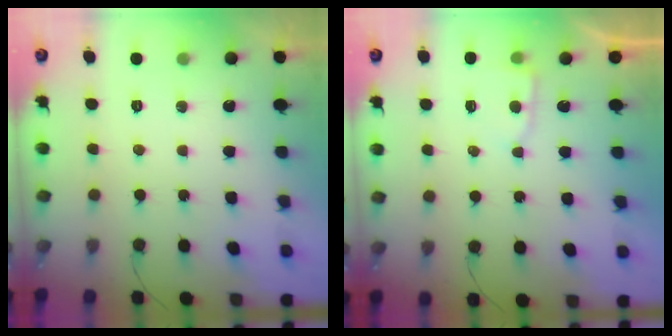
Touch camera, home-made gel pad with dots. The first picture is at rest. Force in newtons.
{"total": 3.4, "press": 3.4, "slide": 0.2}